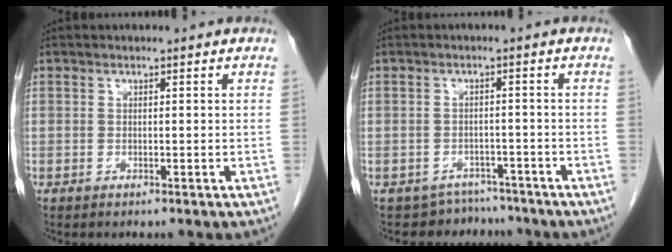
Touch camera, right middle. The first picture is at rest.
{"total": 5.0, "force": [-4.5, 1.9, -1.3], "torque": [0.020, 0.022, -0.060]}